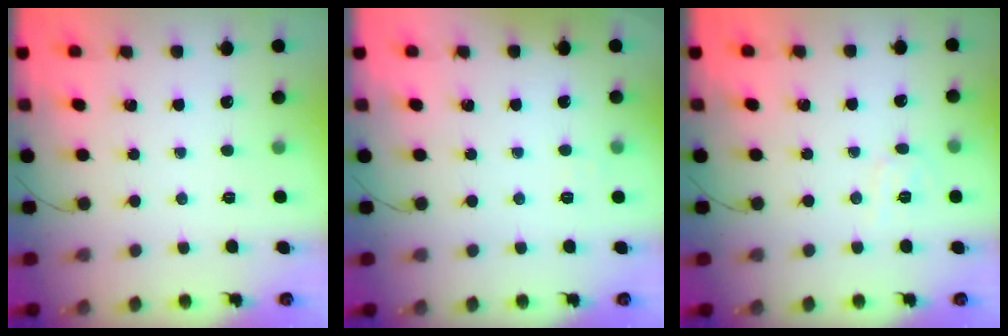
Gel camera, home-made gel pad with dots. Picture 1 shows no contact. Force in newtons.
{"total": 3.6, "press": 3.5, "slide": 1.1}
{"total": 4.7, "press": 4.4, "slide": 1.5}